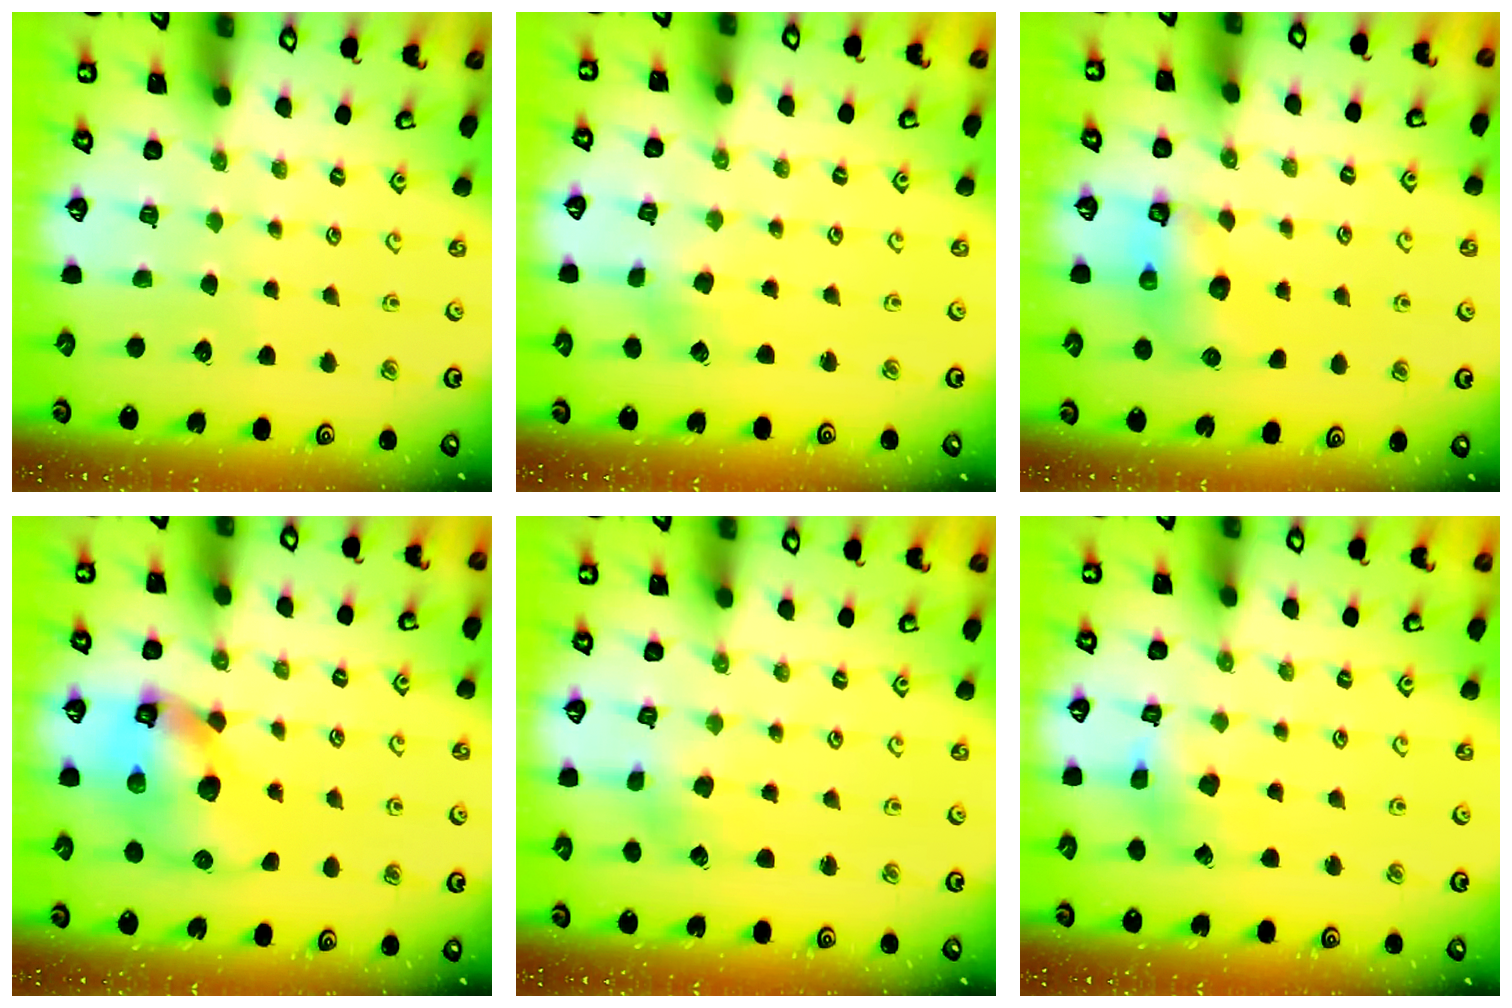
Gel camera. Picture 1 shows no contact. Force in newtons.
{"total": 2.3, "press": 2.3, "slide": 0.3}
{"total": 6.0, "press": 6.0, "slide": 0.1}
{"total": 13.6, "press": 13.4, "slide": 1.9}
{"total": 1.8, "press": 1.8, "slide": 0.2}
{"total": 5.0, "press": 5.0, "slide": 0.5}